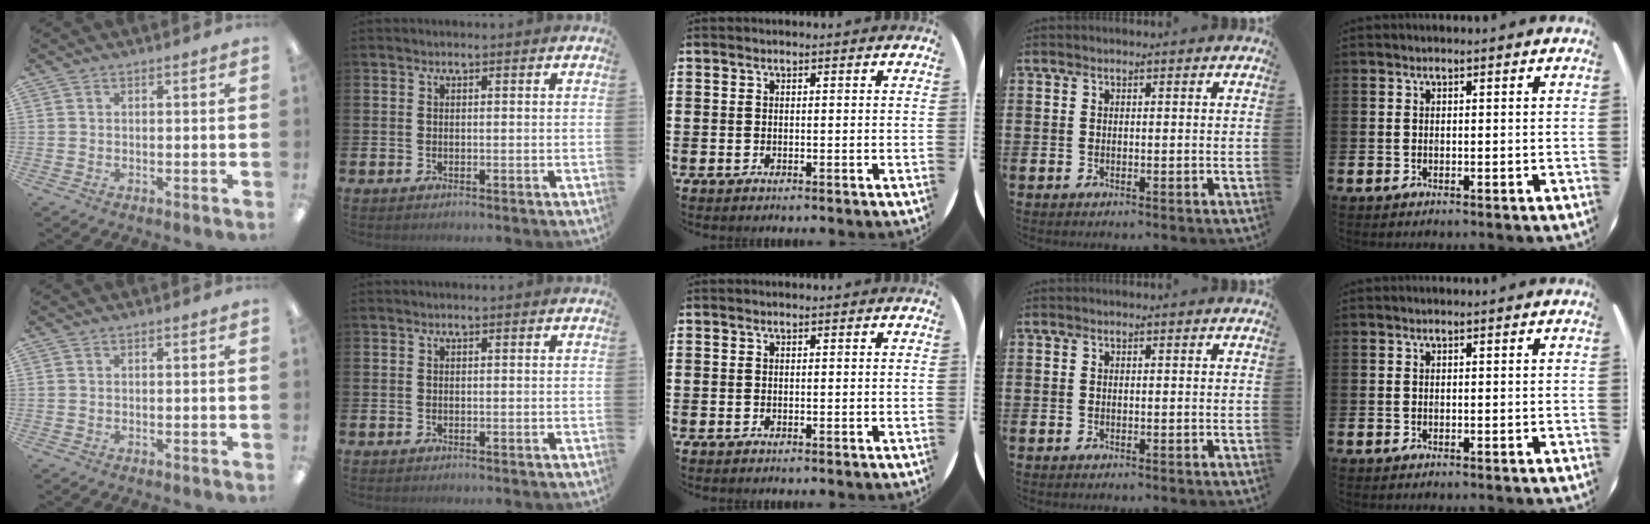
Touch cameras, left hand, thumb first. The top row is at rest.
{}